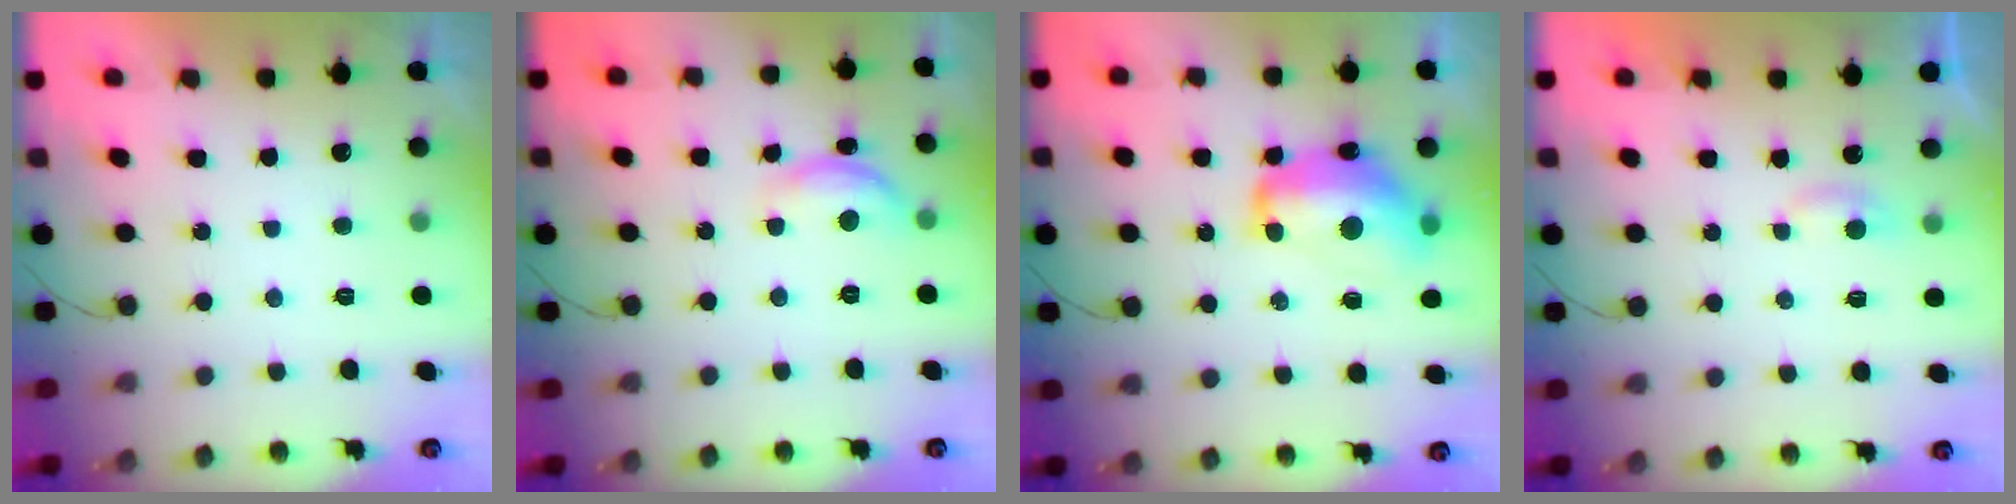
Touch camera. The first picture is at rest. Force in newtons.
{"total": 9.6, "press": 9.6, "slide": 0.5}
{"total": 14.2, "press": 14.1, "slide": 1.7}
{"total": 2.7, "press": 2.7, "slide": 0.3}